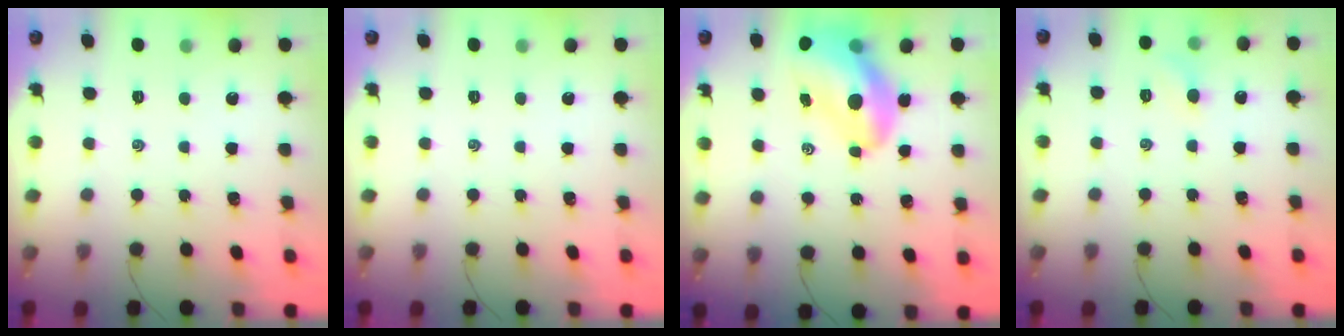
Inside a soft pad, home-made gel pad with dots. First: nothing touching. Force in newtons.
{"total": 0.0}
{"total": 14.5, "press": 13.8, "slide": 4.2}
{"total": 5.1, "press": 4.8, "slide": 1.6}